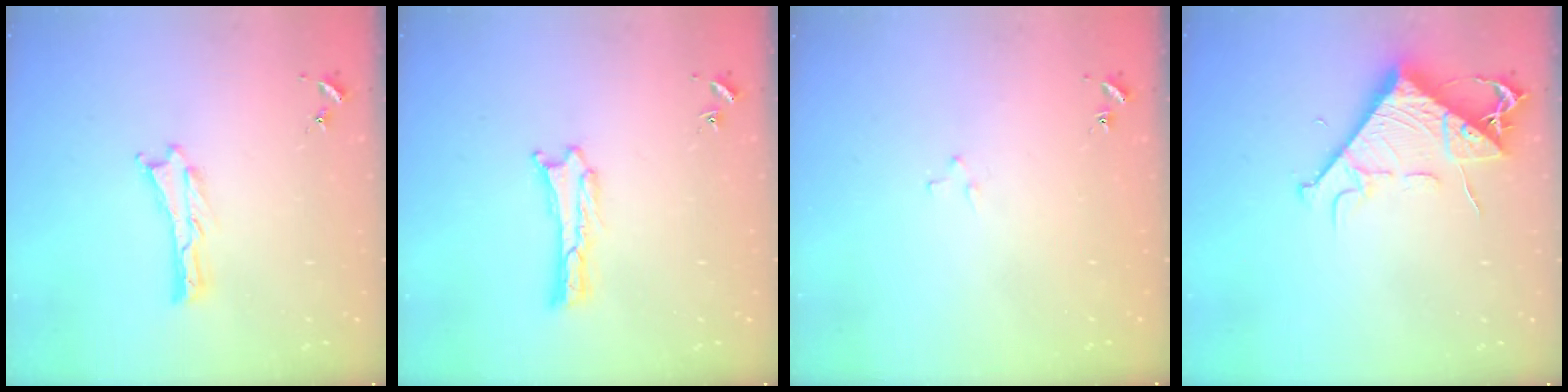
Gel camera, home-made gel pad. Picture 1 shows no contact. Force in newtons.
{"total": 0.8, "press": 0.8, "slide": 0.0}
{"total": 1.9, "press": 1.9, "slide": 0.1}
{"total": 8.4, "press": 8.3, "slide": 1.1}